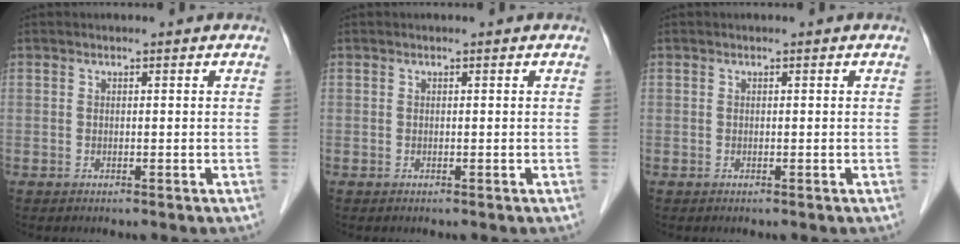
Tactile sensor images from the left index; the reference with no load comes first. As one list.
[{"total": 0.0}, {"total": 0.0}]